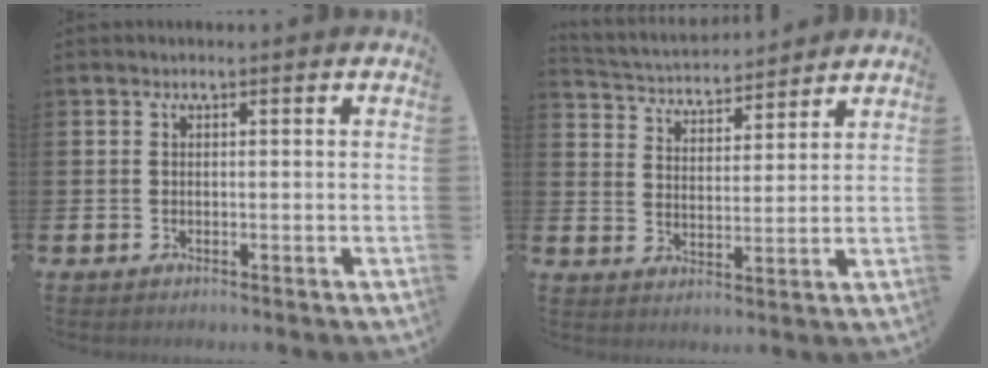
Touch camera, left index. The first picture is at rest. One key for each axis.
{"total": 4.0, "fx": 3.9, "fy": 0.9, "fz": 0.0, "tx": -0.026, "ty": -0.030, "tz": 0.066}